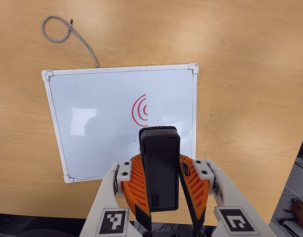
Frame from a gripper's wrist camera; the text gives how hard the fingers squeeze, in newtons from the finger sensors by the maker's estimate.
{"total": 11.0, "left": 10.3, "right": 11.8}